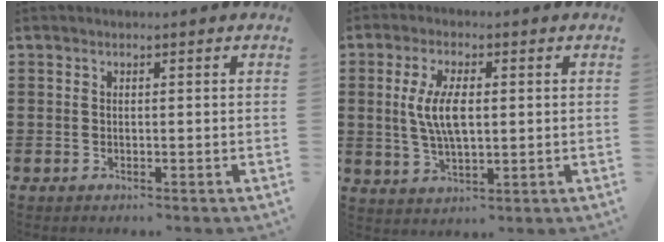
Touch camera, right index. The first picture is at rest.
{"total": 6.7, "force": [0.6, 2.7, 6.1], "torque": [-0.135, 0.004, 0.004]}